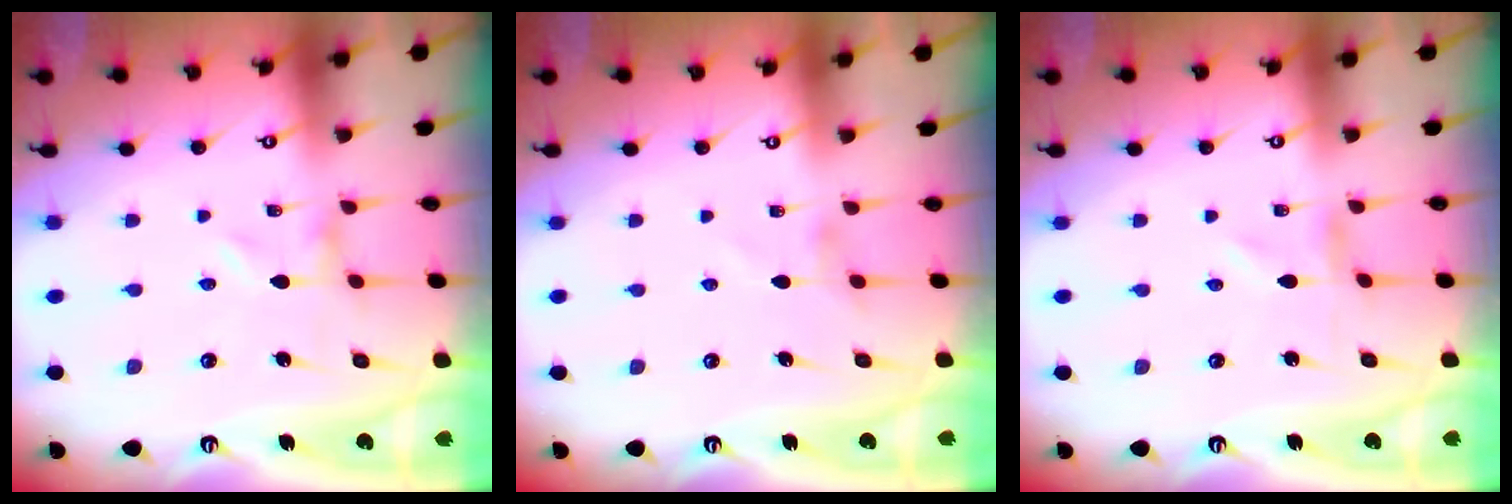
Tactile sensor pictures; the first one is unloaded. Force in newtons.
{"total": 2.5, "press": 2.5, "slide": 0.4}
{"total": 0.6, "press": 0.6, "slide": 0.2}